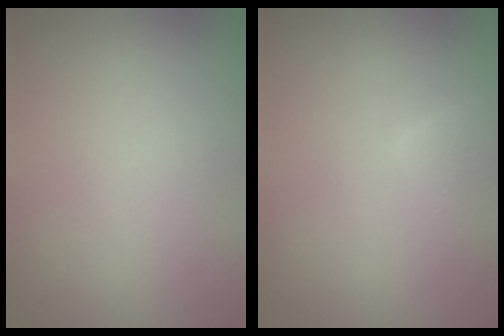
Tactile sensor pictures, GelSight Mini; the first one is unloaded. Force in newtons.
{"total": 2.4, "press": 2.3, "slide": 0.2}